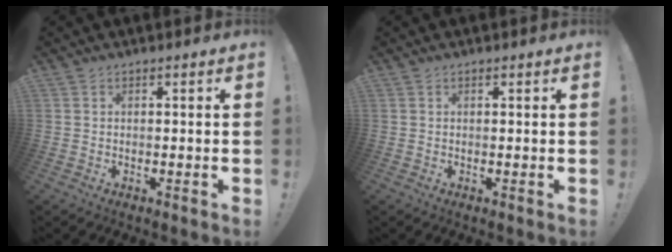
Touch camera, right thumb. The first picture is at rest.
{"total": 0.0}